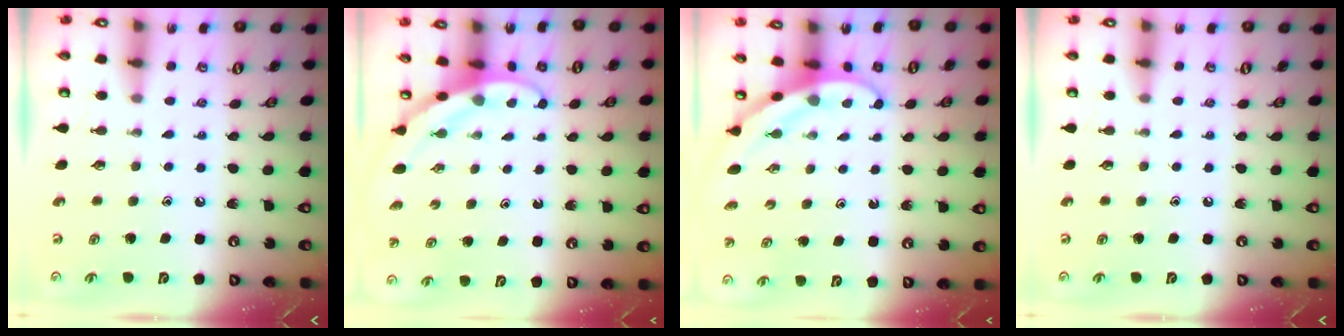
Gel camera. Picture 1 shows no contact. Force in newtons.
{"total": 3.3, "press": 3.3, "slide": 0.1}
{"total": 3.2, "press": 3.2, "slide": 0.1}
{"total": 0.0}